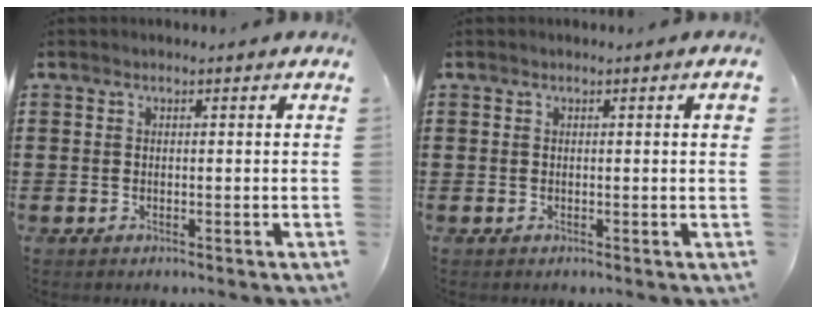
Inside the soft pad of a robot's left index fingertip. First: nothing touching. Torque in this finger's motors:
{"motor_torque": [-0.02, 0.02, 0.09, 0.01]}